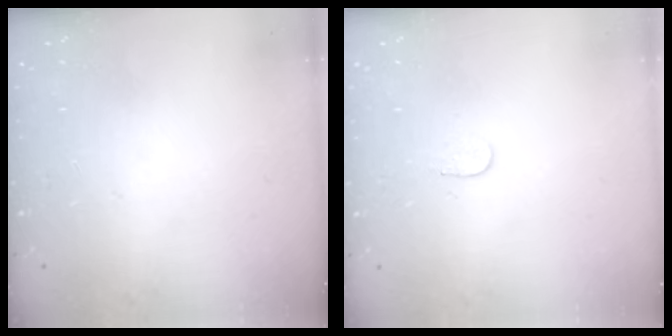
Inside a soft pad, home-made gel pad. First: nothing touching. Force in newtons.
{"total": 4.9, "press": 4.9, "slide": 0.3}